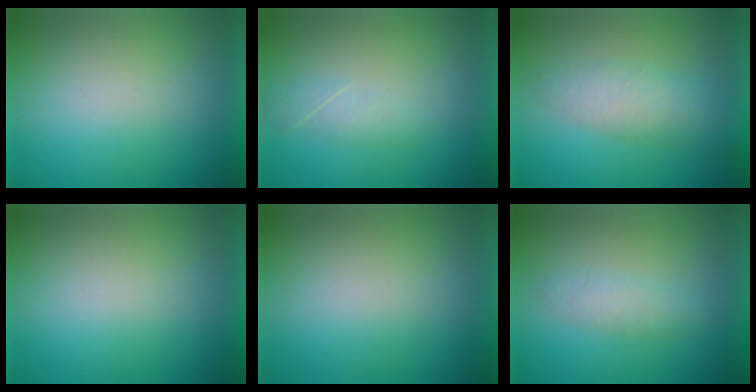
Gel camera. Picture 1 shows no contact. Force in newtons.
{"total": 2.1}
{"total": 3.2}
{"total": 0.0}
{"total": 0.0}
{"total": 2.4}